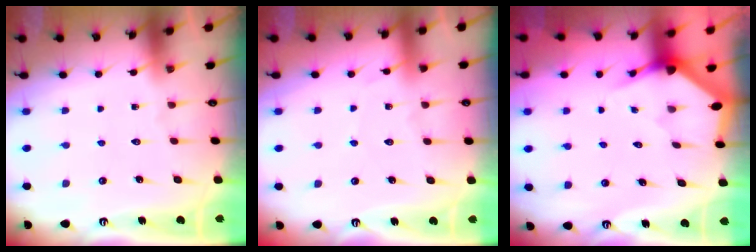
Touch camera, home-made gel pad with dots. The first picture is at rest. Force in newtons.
{"total": 2.6, "press": 2.5, "slide": 0.3}
{"total": 2.9, "press": 2.9, "slide": 0.2}